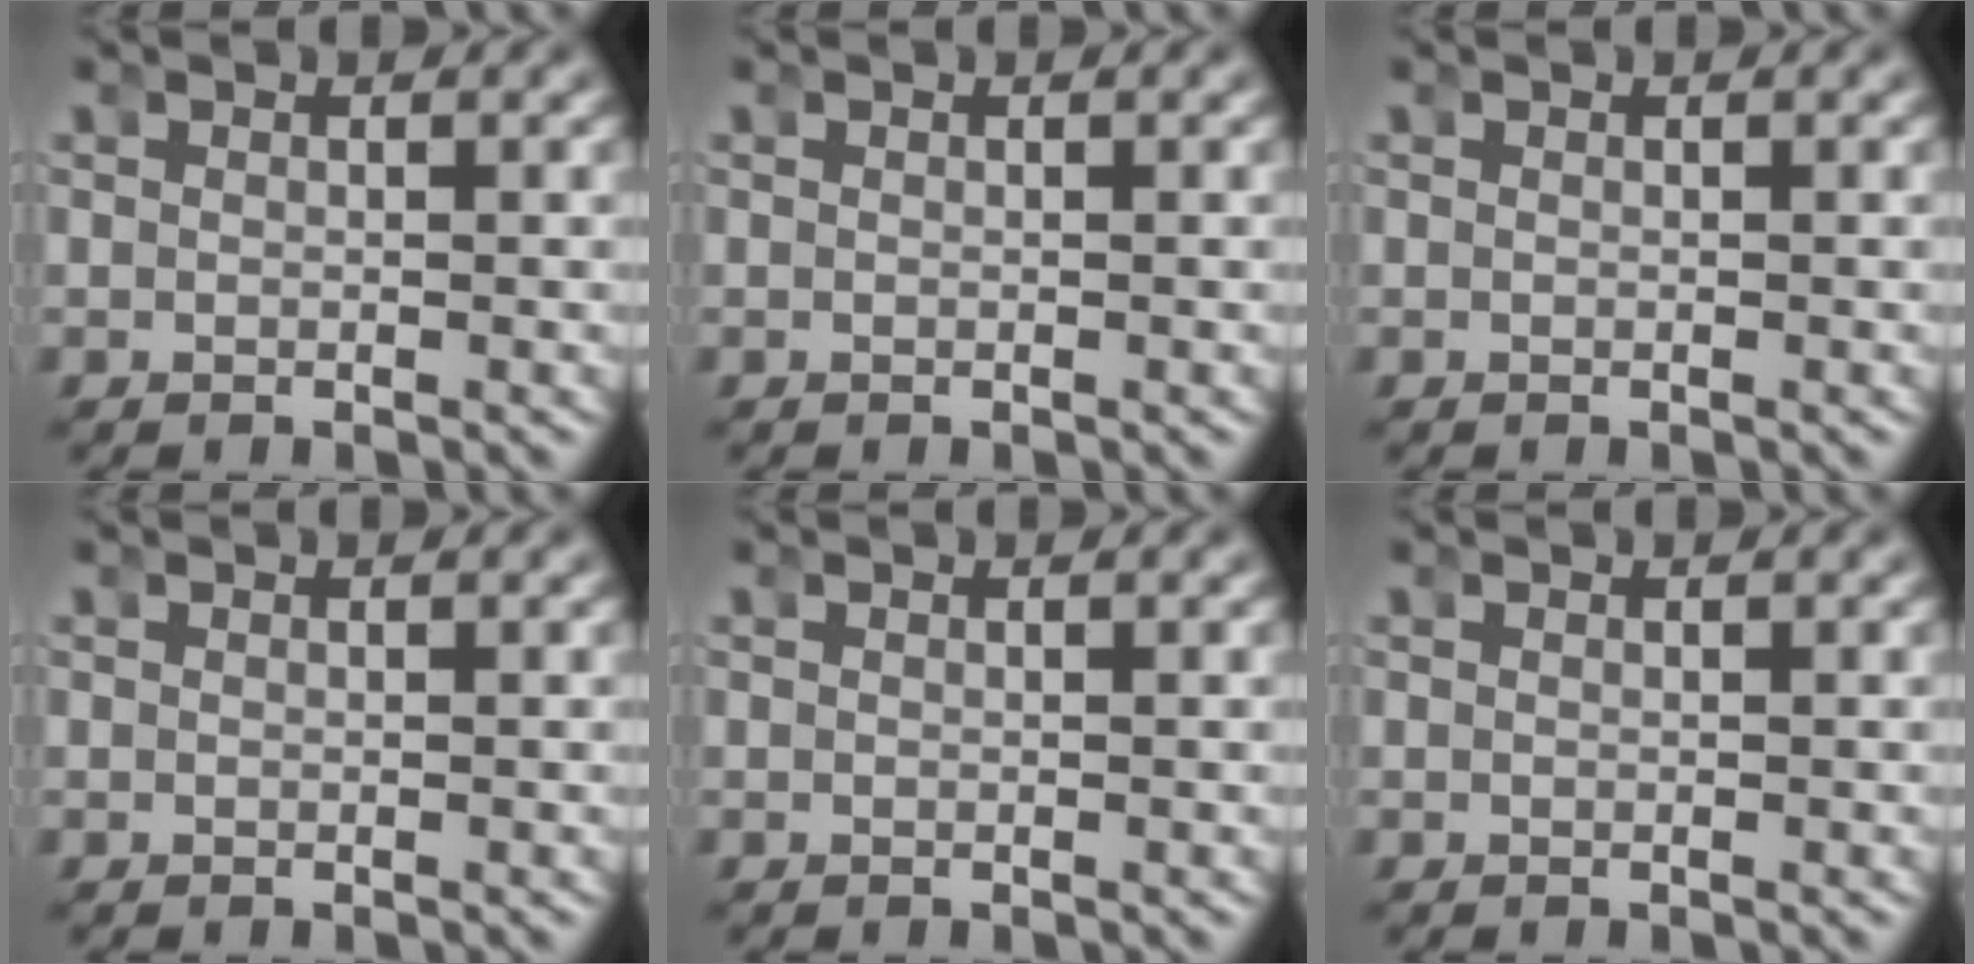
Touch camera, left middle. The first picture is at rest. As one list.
[{"total": 0.0}, {"total": 0.0}, {"total": 0.0}, {"total": 0.0}, {"total": 0.0}]